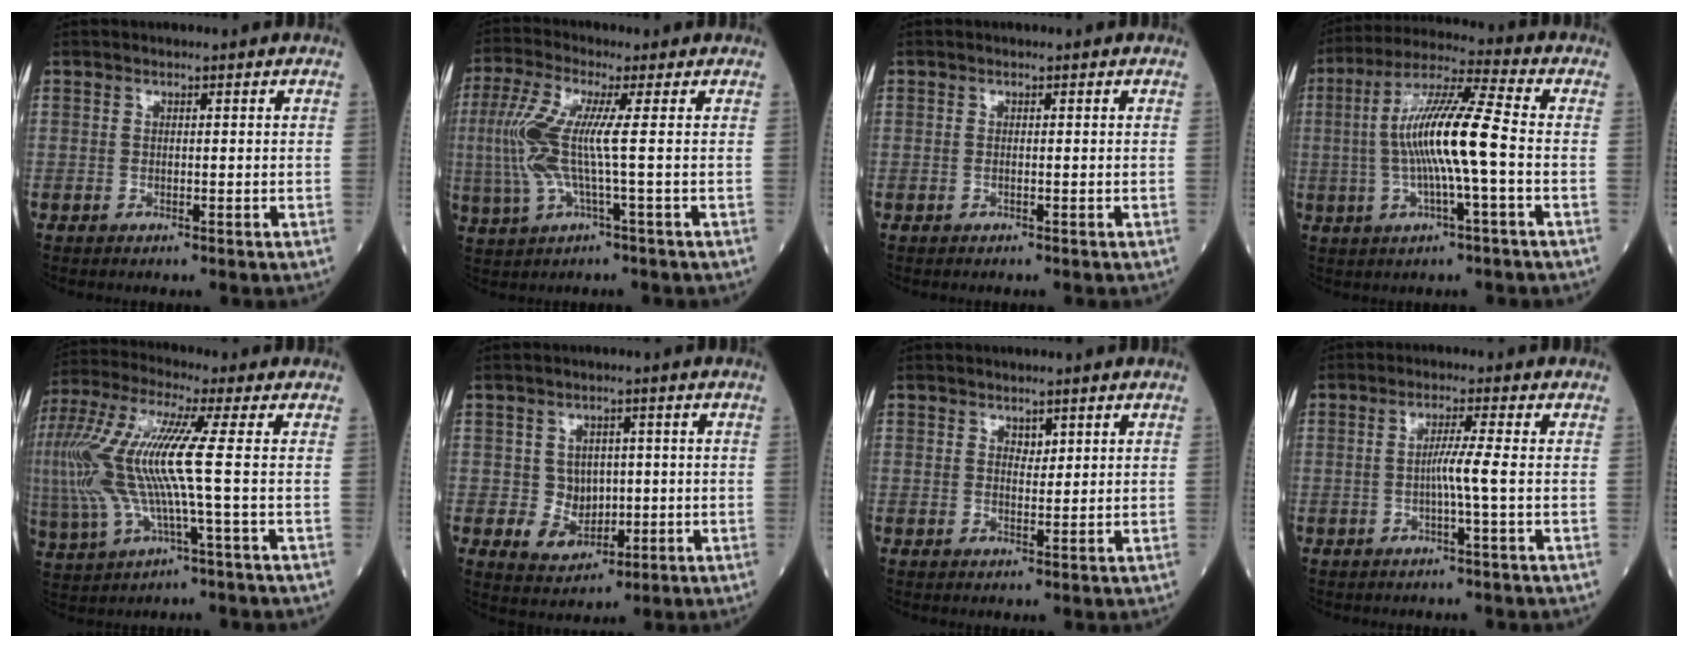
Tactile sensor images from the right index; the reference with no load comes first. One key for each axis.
{"total": 9.0, "fx": 0.3, "fy": 0.5, "fz": 9.0, "tx": -0.217, "ty": 0.006, "tz": 0.002}
{"total": 0.0}
{"total": 12.5, "fx": -0.9, "fy": 0.4, "fz": 12.5, "tx": -0.239, "ty": 0.011, "tz": -0.023}
{"total": 15.1, "fx": 0.4, "fy": 1.6, "fz": 15.0, "tx": -0.349, "ty": 0.016, "tz": 0.002}
{"total": 5.3, "fx": 0.0, "fy": 4.9, "fz": 2.2, "tx": -0.024, "ty": 0.007, "tz": 0.007}
{"total": 1.8, "fx": 1.1, "fy": 1.0, "fz": 0.9, "tx": -0.012, "ty": -0.003, "tz": 0.021}
{"total": 3.4, "fx": -0.6, "fy": -1.0, "fz": 3.1, "tx": -0.055, "ty": 0.002, "tz": -0.013}